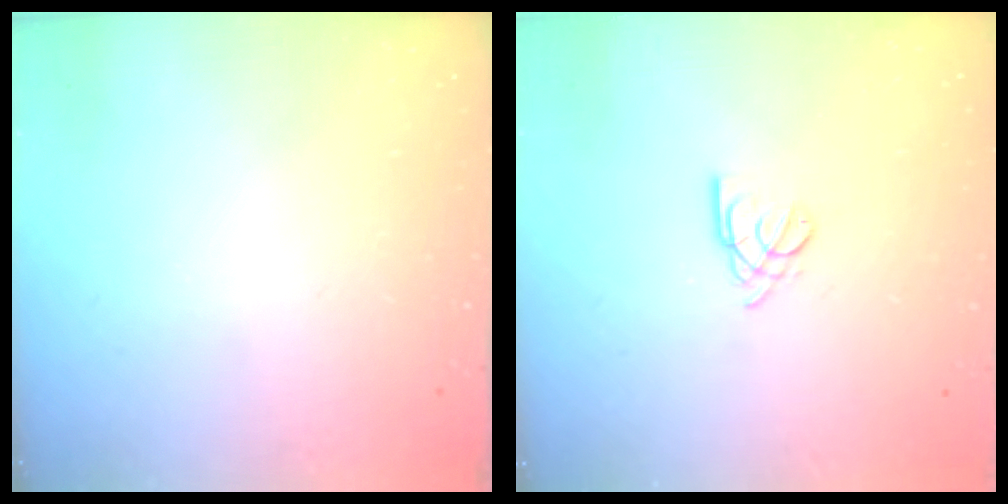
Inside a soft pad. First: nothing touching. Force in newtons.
{"total": 3.0, "press": 2.9, "slide": 0.5}